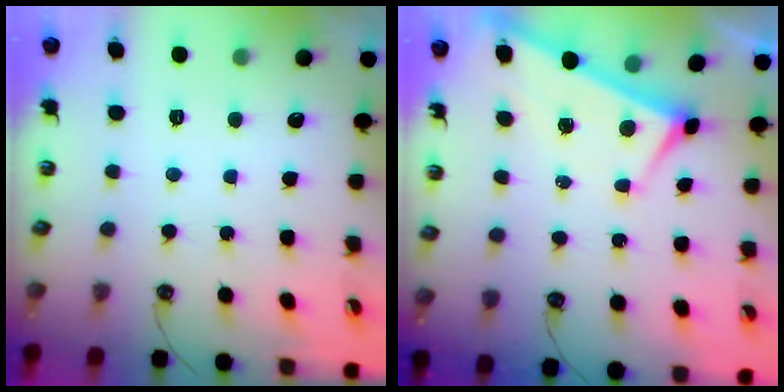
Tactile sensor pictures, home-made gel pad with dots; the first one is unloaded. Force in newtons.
{"total": 3.9, "press": 3.9, "slide": 0.2}